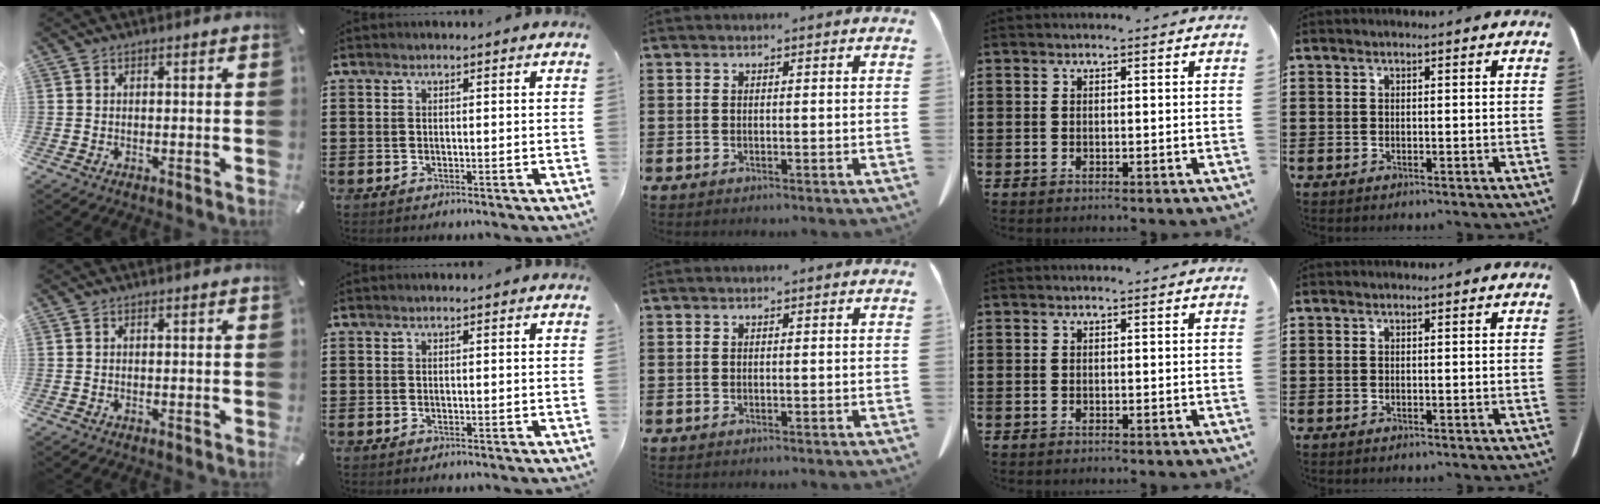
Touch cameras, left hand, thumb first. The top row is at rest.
{}